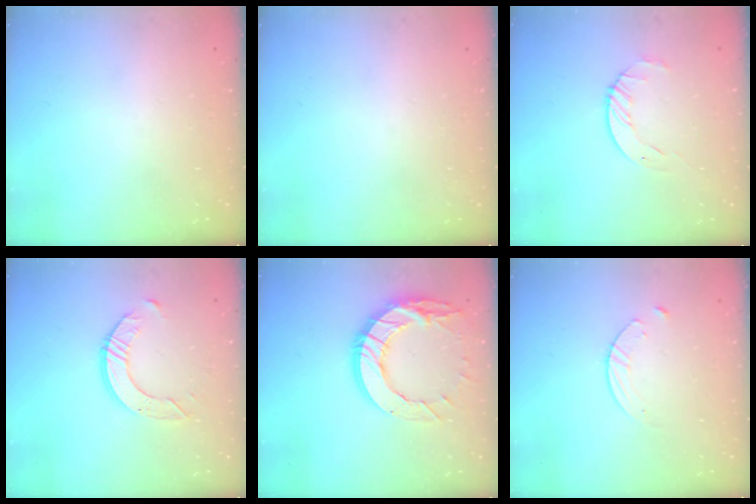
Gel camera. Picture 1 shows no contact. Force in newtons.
{"total": 0.0}
{"total": 3.4, "press": 3.4, "slide": 0.4}
{"total": 6.4, "press": 6.4, "slide": 0.6}
{"total": 15.9, "press": 15.9, "slide": 1.3}
{"total": 4.3, "press": 4.3, "slide": 0.5}